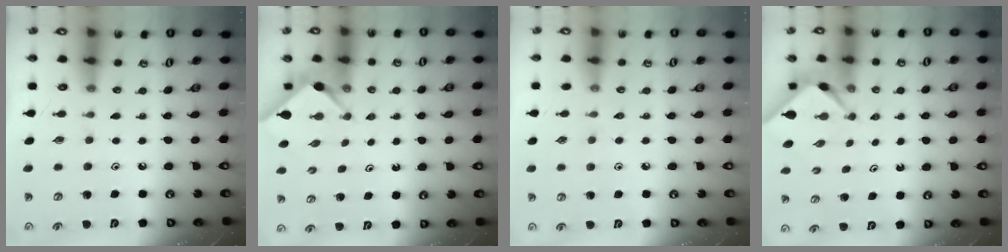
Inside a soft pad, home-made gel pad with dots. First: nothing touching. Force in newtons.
{"total": 3.0, "press": 2.9, "slide": 0.4}
{"total": 3.7, "press": 3.6, "slide": 0.7}
{"total": 2.1, "press": 2.1, "slide": 0.3}